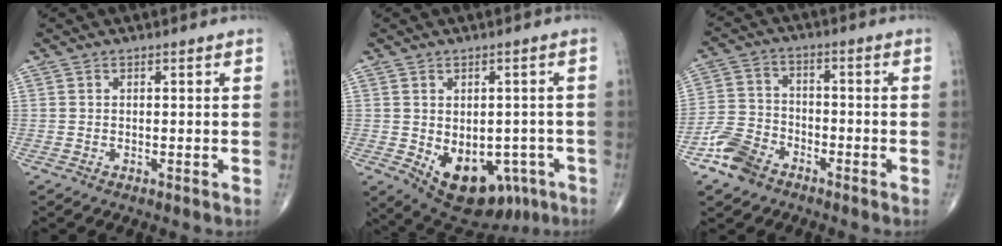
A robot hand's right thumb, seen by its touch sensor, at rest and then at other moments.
{"total": 13.8, "force": [-5.0, 8.8, 9.3], "torque": [-0.100, 0.009, -0.049]}
{"total": 8.2, "force": [-5.2, 5.2, 3.5], "torque": [-0.065, 0.024, -0.108]}